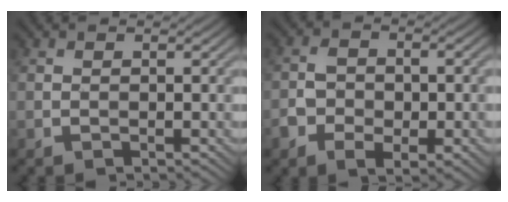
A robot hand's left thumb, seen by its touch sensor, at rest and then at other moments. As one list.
[{"total": 9.2, "force": [-4.0, 5.2, 6.4], "torque": [-0.110, -0.019, -0.051]}]